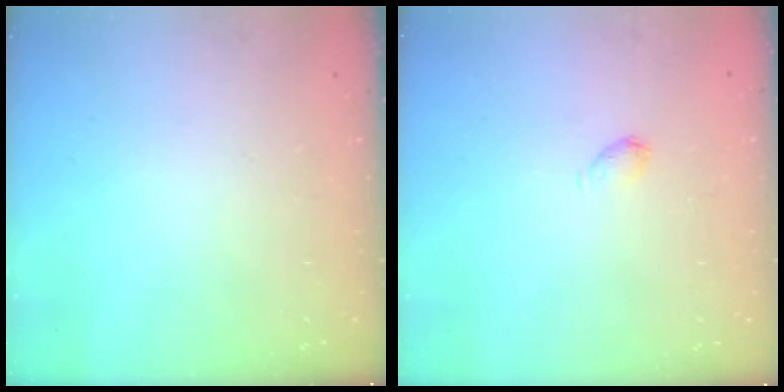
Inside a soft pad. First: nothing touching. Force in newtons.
{"total": 3.0, "press": 3.0, "slide": 0.5}